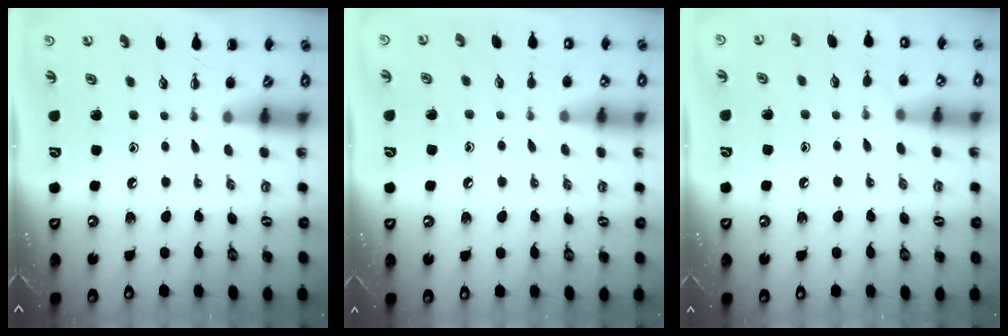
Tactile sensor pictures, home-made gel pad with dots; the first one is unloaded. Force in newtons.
{"total": 5.7, "press": 5.5, "slide": 1.5}
{"total": 6.1, "press": 5.8, "slide": 1.9}